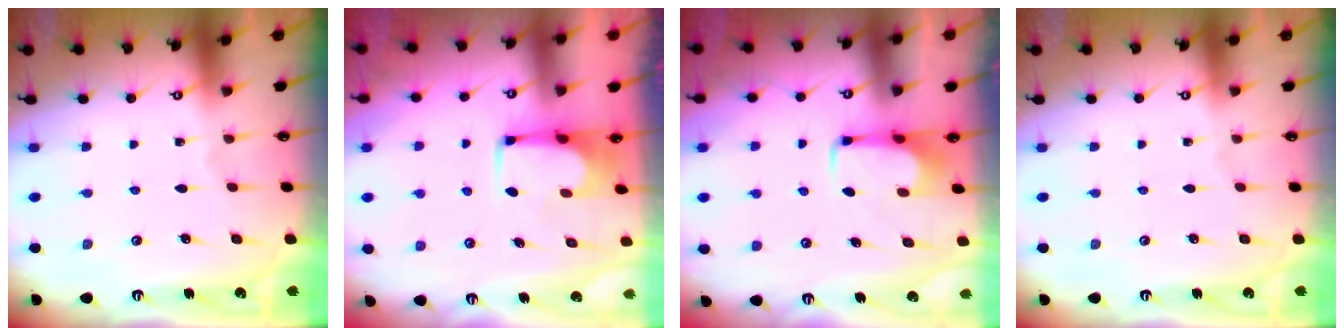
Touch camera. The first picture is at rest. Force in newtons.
{"total": 1.7, "press": 1.6, "slide": 0.3}
{"total": 1.5, "press": 1.5, "slide": 0.4}
{"total": 0.0}